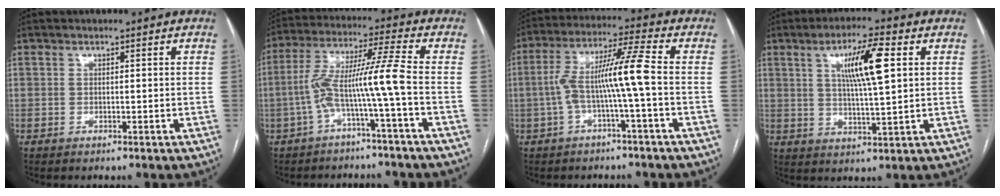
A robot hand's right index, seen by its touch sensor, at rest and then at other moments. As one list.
[{"total": 9.1, "force": [-2.8, -1.4, 8.5], "torque": [-0.171, 0.034, -0.051]}, {"total": 9.2, "force": [-1.5, -0.8, 9.1], "torque": [-0.174, 0.033, -0.028]}, {"total": 9.6, "force": [3.0, 0.9, 9.1], "torque": [-0.159, 0.005, 0.049]}]